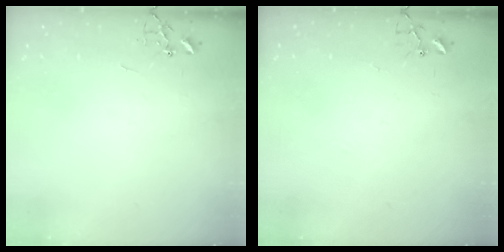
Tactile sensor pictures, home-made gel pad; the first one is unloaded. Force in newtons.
{"total": 6.1, "press": 6.0, "slide": 0.6}